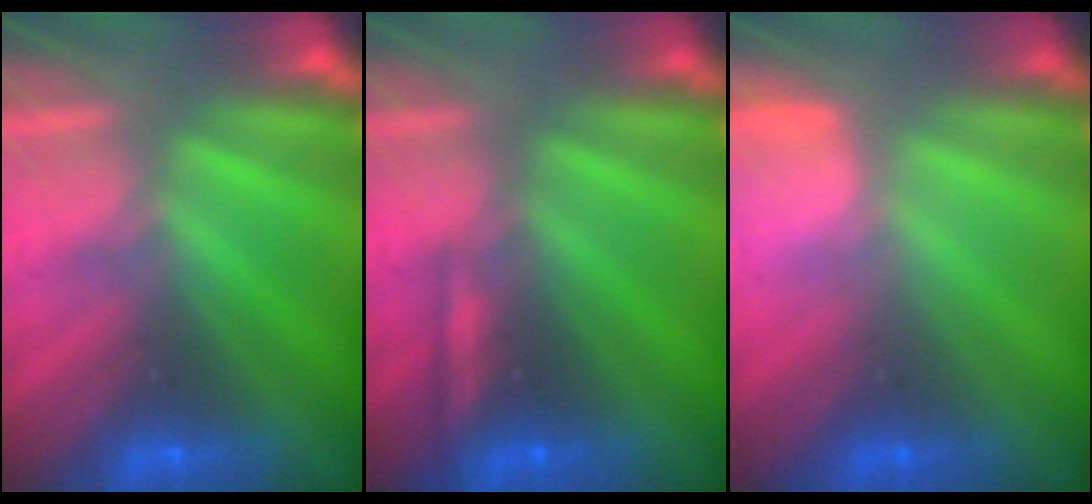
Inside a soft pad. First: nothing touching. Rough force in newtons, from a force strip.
{"total": 2.3}
{"total": 2.8}